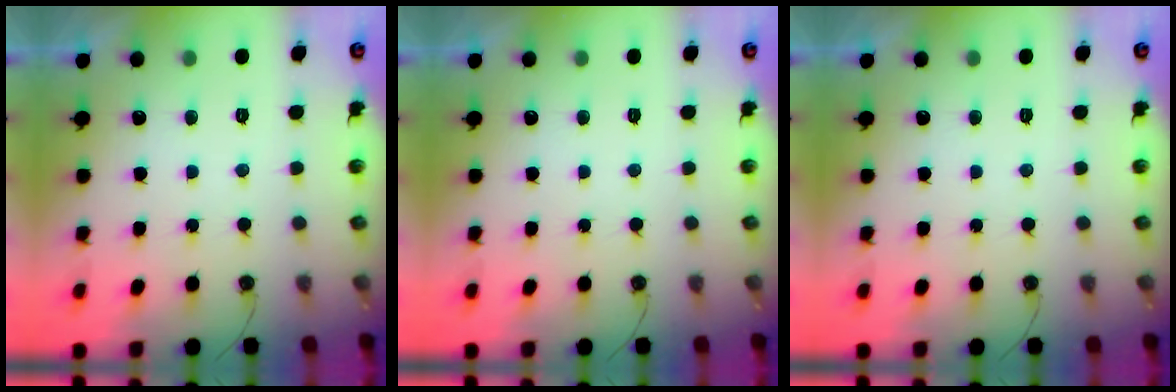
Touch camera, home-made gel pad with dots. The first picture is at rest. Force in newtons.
{"total": 0.0}
{"total": 0.0}